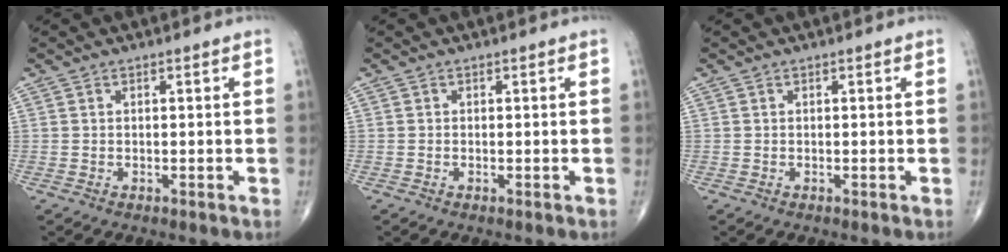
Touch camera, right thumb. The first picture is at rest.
{"total": 0.0}
{"total": 0.0}